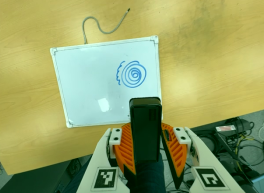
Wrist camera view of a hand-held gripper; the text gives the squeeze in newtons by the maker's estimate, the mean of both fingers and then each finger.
{"total": 5.5, "left": 5.5, "right": 5.5}